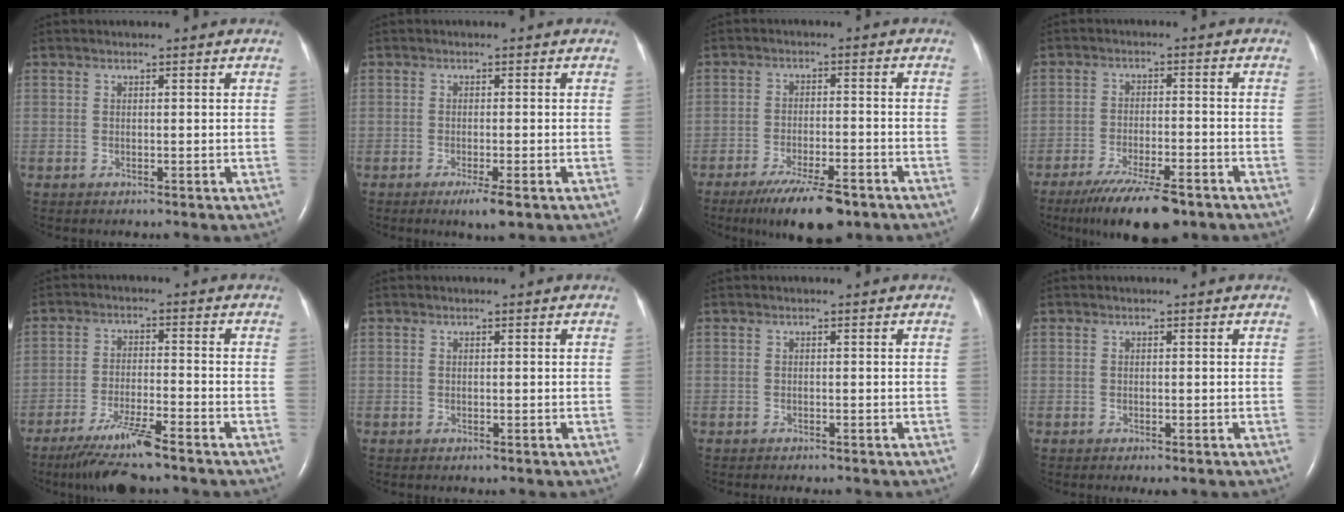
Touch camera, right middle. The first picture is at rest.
{"total": 3.0, "force": [-1.6, 0.0, 2.5], "torque": [-0.040, -0.012, -0.024]}
{"total": 9.8, "force": [-7.0, 1.8, 6.6], "torque": [-0.112, -0.021, -0.110]}
{"total": 11.4, "force": [-8.3, 1.9, 7.5], "torque": [-0.125, -0.026, -0.133]}
{"total": 8.2, "force": [-6.4, -0.2, 5.2], "torque": [-0.099, -0.028, -0.116]}
{"total": 0.6, "force": [-0.4, 0.0, 0.5], "torque": [-0.011, -0.002, -0.002]}
{"total": 2.6, "force": [-2.3, 0.1, 1.3], "torque": [-0.020, -0.004, -0.023]}
{"total": 1.3, "force": [-0.9, 0.0, 1.0], "torque": [-0.012, -0.006, -0.008]}